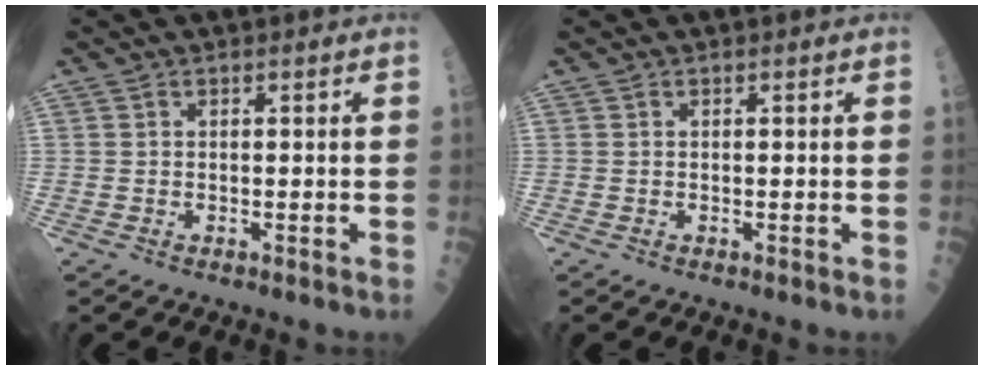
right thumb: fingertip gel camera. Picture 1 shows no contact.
{"total": 0.0}